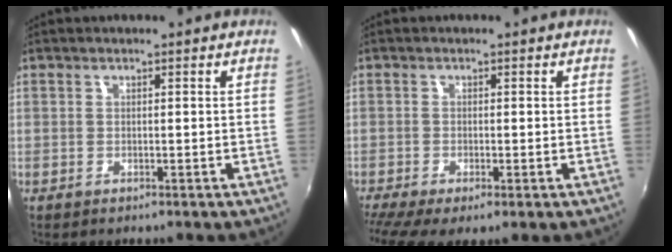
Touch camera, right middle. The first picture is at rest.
{"total": 5.0, "force": [-3.0, 1.0, 3.9], "torque": [-0.085, -0.026, -0.049]}